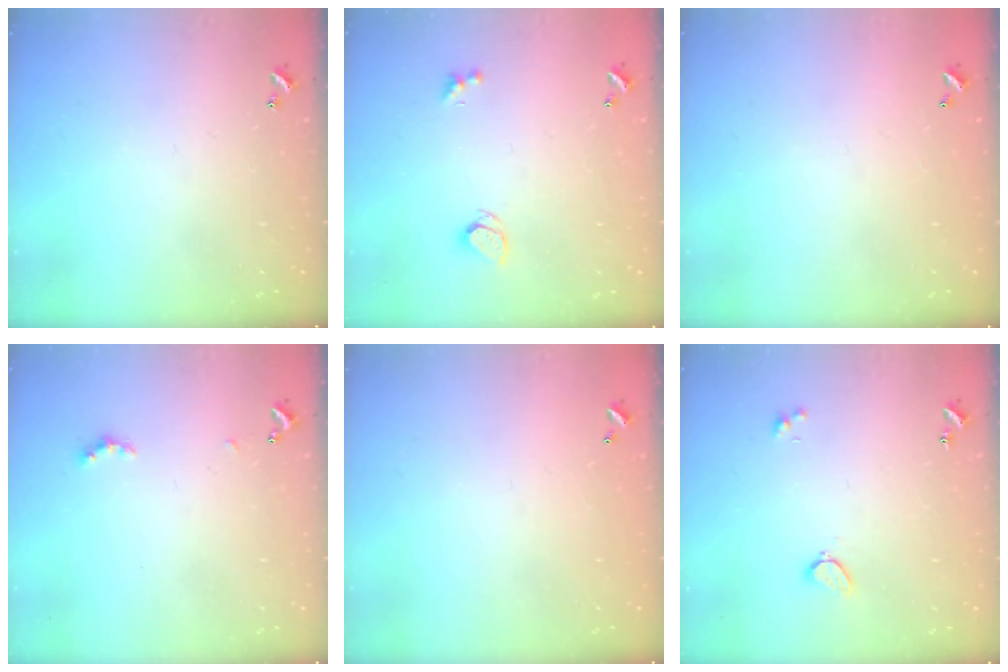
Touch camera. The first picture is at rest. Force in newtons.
{"total": 0.9, "press": 0.8, "slide": 0.3}
{"total": 2.9, "press": 2.9, "slide": 0.1}
{"total": 2.6, "press": 2.6, "slide": 0.6}
{"total": 2.8, "press": 2.8, "slide": 0.1}
{"total": 1.7, "press": 1.6, "slide": 0.6}